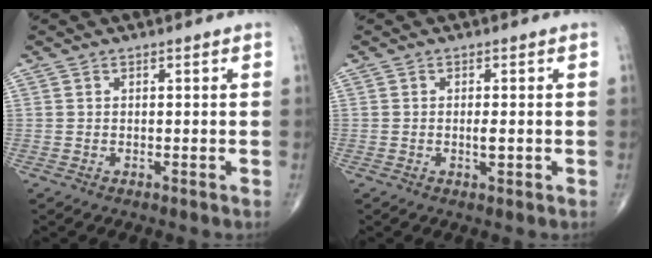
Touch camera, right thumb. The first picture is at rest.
{"total": 1.7, "force": [-0.3, 0.5, 1.6], "torque": [-0.028, -0.002, -0.005]}